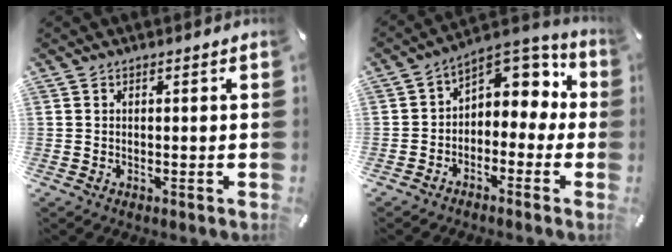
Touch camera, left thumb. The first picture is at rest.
{"total": 6.1, "force": [1.7, 5.2, 2.7], "torque": [-0.040, -0.017, 0.028]}